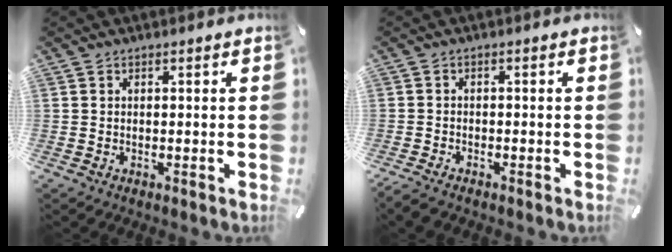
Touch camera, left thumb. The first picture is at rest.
{"total": 1.9, "force": [-1.8, 0.5, 0.6], "torque": [-0.023, 0.002, -0.040]}